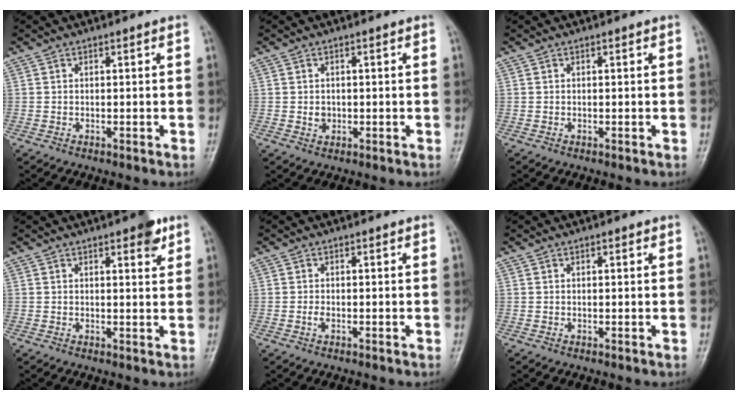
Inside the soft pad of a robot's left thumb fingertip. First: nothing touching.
{"total": 1.8, "force": [-0.2, 1.6, 0.9], "torque": [-0.006, 0.002, 0.000]}
{"total": 0.0}
{"total": 4.1, "force": [2.4, 1.4, 3.0], "torque": [-0.029, -0.011, 0.027]}
{"total": 1.1, "force": [-0.3, 0.6, 0.8], "torque": [-0.018, -0.001, -0.008]}
{"total": 0.9, "force": [0.5, 0.4, 0.7], "torque": [-0.008, 0.000, 0.004]}